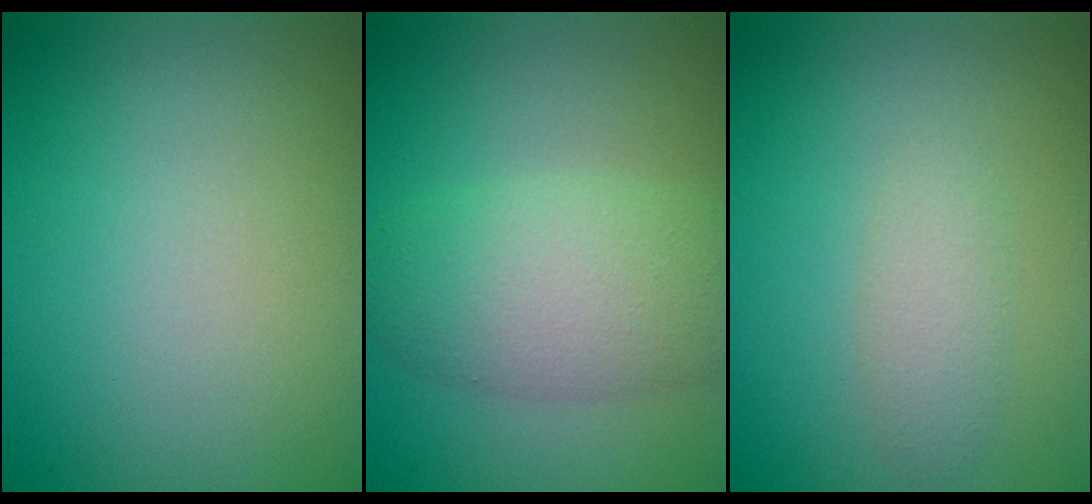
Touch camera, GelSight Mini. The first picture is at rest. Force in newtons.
{"total": 5.4, "press": 5.4, "slide": 0.3}
{"total": 1.6, "press": 1.6, "slide": 0.0}